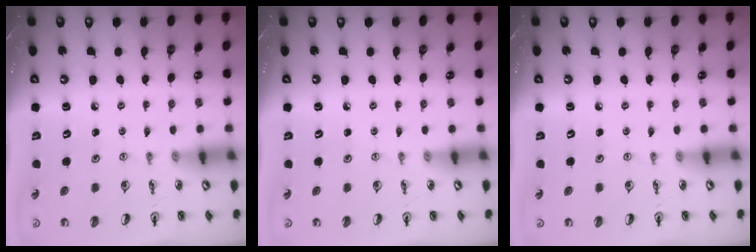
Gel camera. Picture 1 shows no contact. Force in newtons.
{"total": 0.0}
{"total": 0.0}